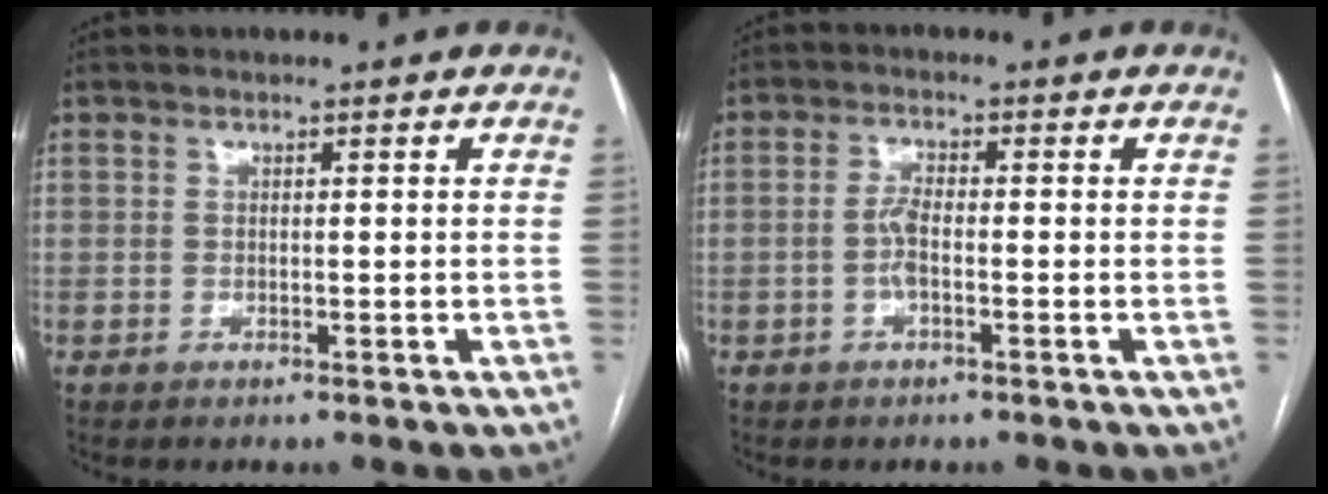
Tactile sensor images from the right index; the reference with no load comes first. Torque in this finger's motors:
{"motor_torque": [0.60, -0.14, 0.26, 0.06]}